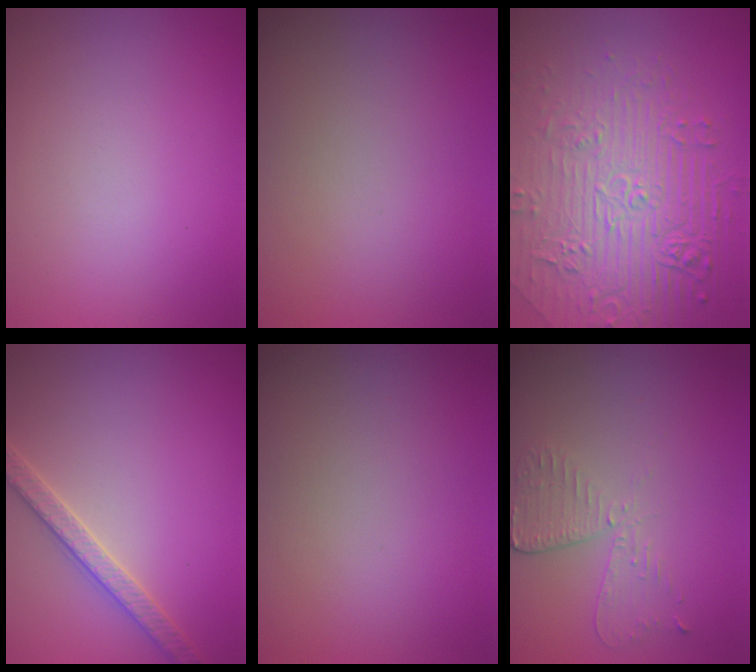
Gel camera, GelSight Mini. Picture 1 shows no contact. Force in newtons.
{"total": 0.0}
{"total": 8.6, "press": 5.9, "slide": 6.2}
{"total": 2.7, "press": 2.7, "slide": 0.3}
{"total": 0.0}
{"total": 2.7, "press": 2.4, "slide": 1.2}